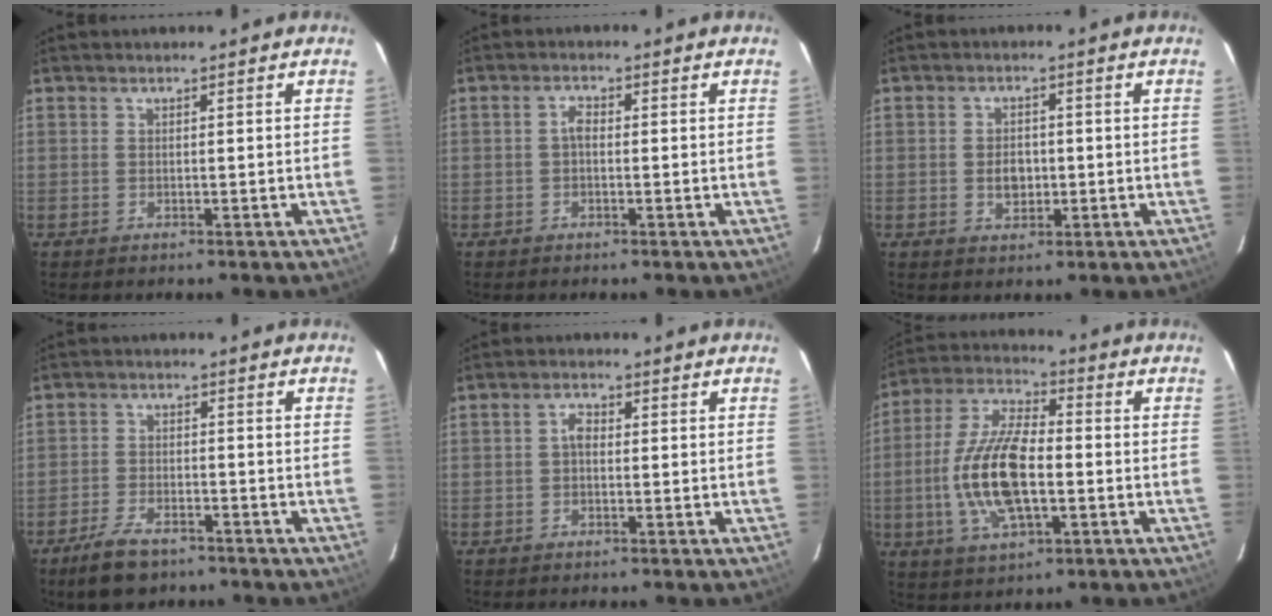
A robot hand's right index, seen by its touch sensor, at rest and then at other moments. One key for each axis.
{"total": 1.7, "fx": -0.3, "fy": 0.9, "fz": 1.3, "tx": -0.028, "ty": 0.008, "tz": -0.007}
{"total": 4.0, "fx": -0.5, "fy": 2.9, "fz": 2.6, "tx": -0.044, "ty": 0.003, "tz": -0.006}
{"total": 7.4, "fx": -5.5, "fy": 3.2, "fz": 3.8, "tx": -0.098, "ty": -0.002, "tz": -0.096}
{"total": 2.0, "fx": -0.2, "fy": 1.3, "fz": 1.5, "tx": -0.029, "ty": 0.009, "tz": -0.005}
{"total": 15.8, "fx": -2.7, "fy": 6.6, "fz": 14.1, "tx": -0.296, "ty": 0.001, "tz": -0.052}